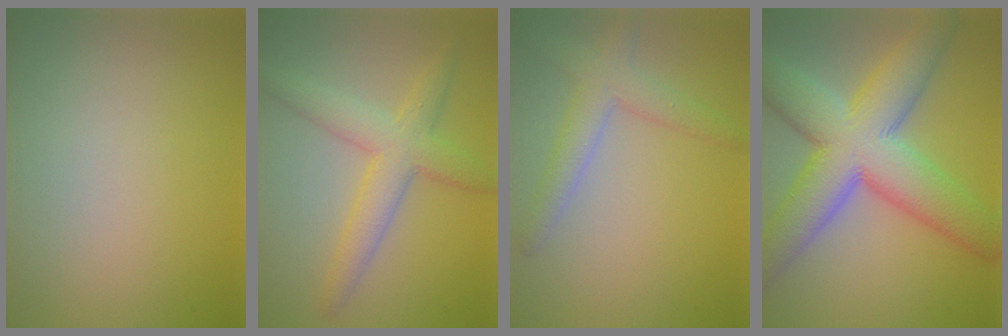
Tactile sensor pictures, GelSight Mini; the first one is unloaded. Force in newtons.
{"total": 4.8, "press": 4.8, "slide": 0.1}
{"total": 3.5, "press": 3.5, "slide": 0.2}
{"total": 11.8, "press": 11.8, "slide": 0.3}